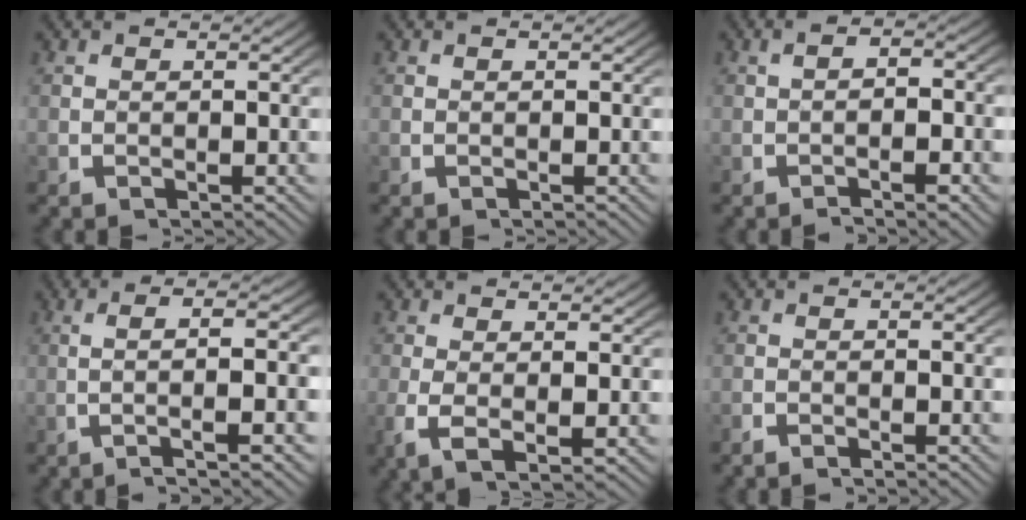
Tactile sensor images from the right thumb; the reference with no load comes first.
{"total": 0.0}
{"total": 2.5, "force": [-1.2, 1.2, 1.9], "torque": [-0.024, 0.004, -0.024]}
{"total": 5.8, "force": [-0.6, 0.9, 5.7], "torque": [-0.094, 0.014, -0.014]}
{"total": 3.2, "force": [0.0, 1.2, 3.0], "torque": [-0.076, -0.020, 0.008]}
{"total": 1.0, "force": [-1.0, 0.0, 0.1], "torque": [0.003, 0.000, -0.025]}